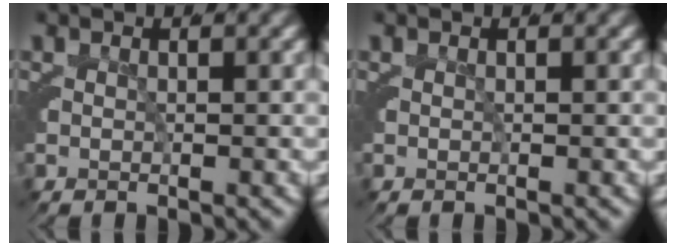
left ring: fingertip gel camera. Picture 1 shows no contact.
{"total": 0.0}